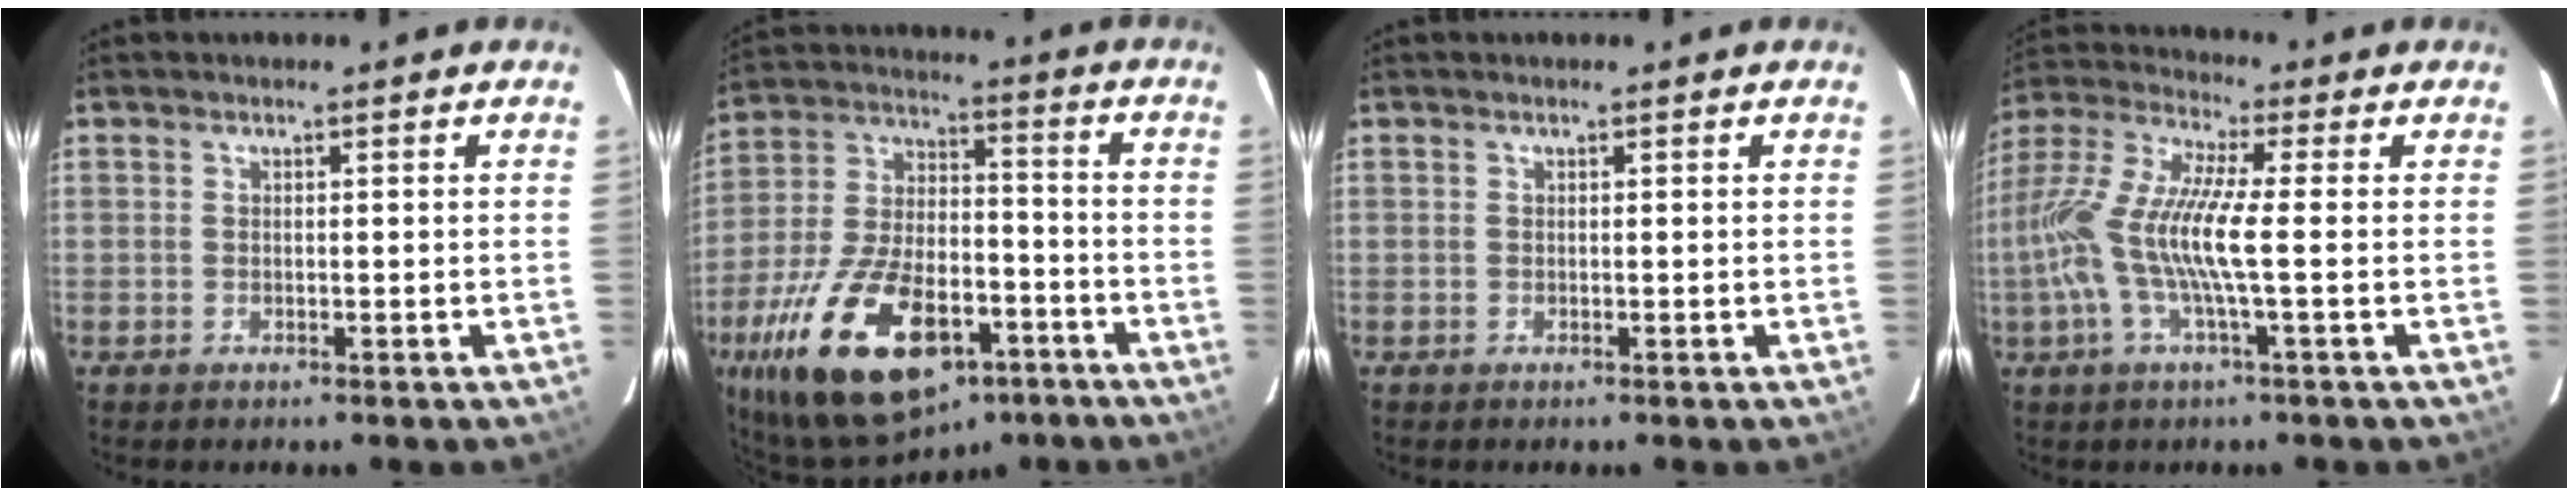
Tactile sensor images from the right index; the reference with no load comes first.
{"total": 26.2, "force": [-14.4, 12.6, 17.9], "torque": [-0.358, -0.017, -0.227]}
{"total": 0.0}
{"total": 14.3, "force": [-2.1, 1.2, 14.1], "torque": [-0.273, -0.002, -0.048]}